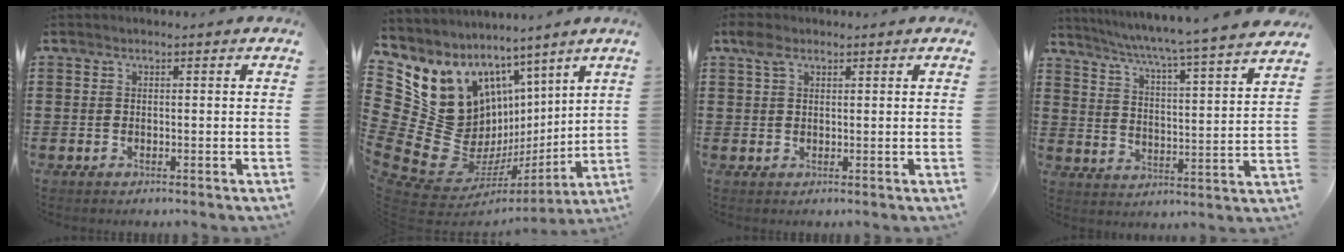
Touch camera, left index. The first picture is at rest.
{"total": 18.8, "force": [2.6, 16.4, 8.8], "torque": [-0.224, -0.065, 0.091]}
{"total": 2.3, "force": [1.4, 1.3, 1.3], "torque": [-0.031, 0.006, 0.025]}
{"total": 4.5, "force": [4.1, -1.2, 1.6], "torque": [-0.053, -0.046, 0.058]}